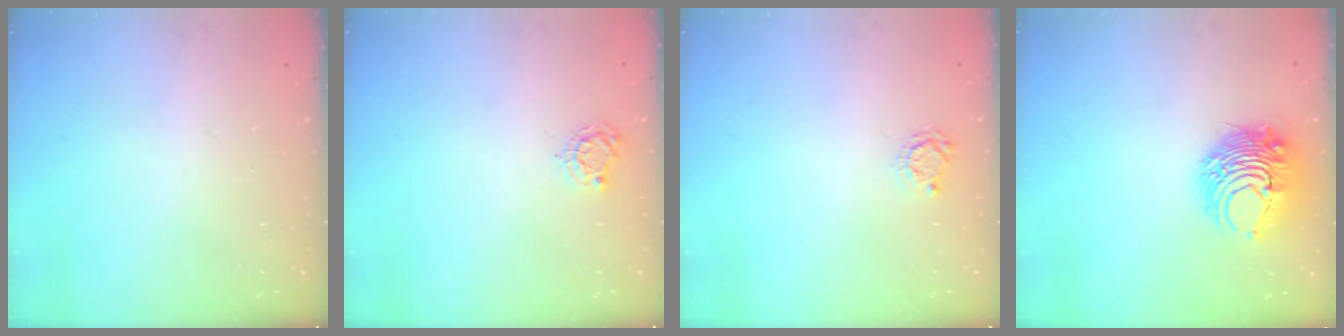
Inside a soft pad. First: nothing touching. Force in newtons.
{"total": 4.8, "press": 4.7, "slide": 0.4}
{"total": 4.8, "press": 4.8, "slide": 0.4}
{"total": 10.4, "press": 10.4, "slide": 0.7}